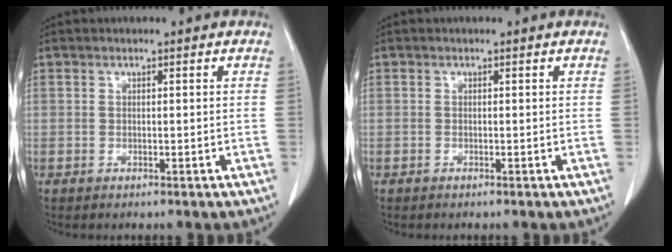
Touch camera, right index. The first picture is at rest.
{"total": 0.0}